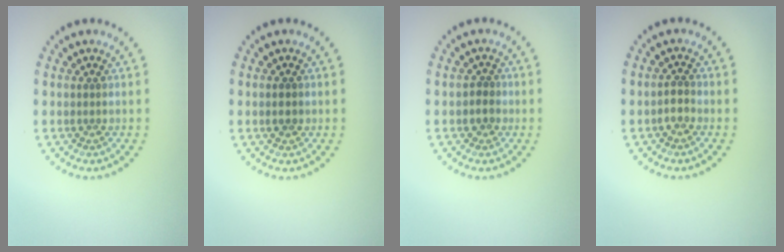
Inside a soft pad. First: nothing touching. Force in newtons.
{"total": 1.5, "press": 1.5, "slide": 0.1}
{"total": 1.4, "press": 1.1, "slide": 0.8}
{"total": 1.2, "press": 1.0, "slide": 0.7}